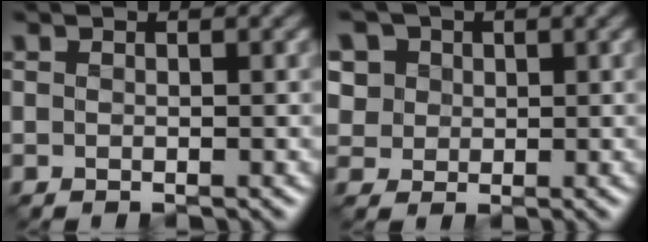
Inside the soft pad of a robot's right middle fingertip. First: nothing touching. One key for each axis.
{"total": 5.7, "fx": 2.6, "fy": 4.5, "fz": 2.1, "tx": -0.058, "ty": 0.009, "tz": 0.039}